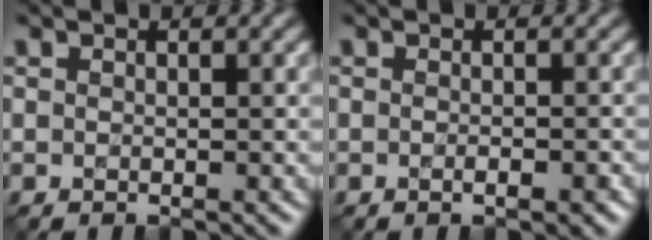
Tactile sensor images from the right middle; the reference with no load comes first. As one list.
[{"total": 1.1, "force": [-0.2, 0.3, 1.1], "torque": [-0.017, 0.001, -0.004]}]